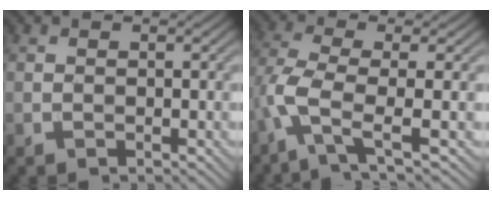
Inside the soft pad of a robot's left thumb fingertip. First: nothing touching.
{"total": 6.3, "force": [-2.4, 1.3, 5.7], "torque": [-0.125, 0.001, -0.068]}